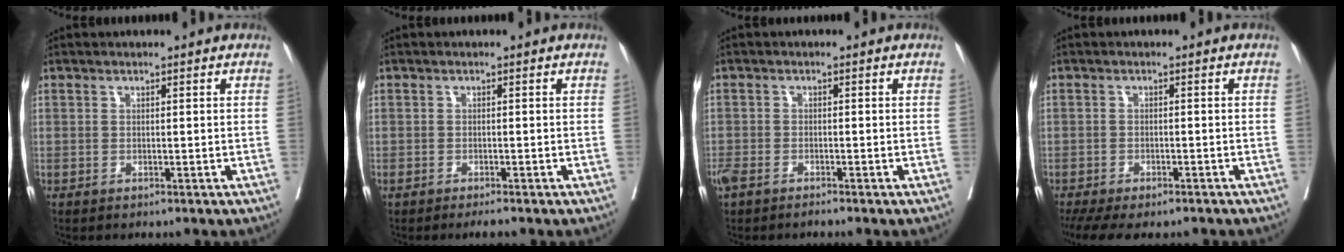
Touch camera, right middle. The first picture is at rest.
{"total": 1.6, "force": [-1.3, 0.1, 0.9], "torque": [-0.011, -0.005, -0.020]}
{"total": 3.7, "force": [-2.9, 1.3, 1.9], "torque": [-0.041, -0.004, -0.054]}
{"total": 10.3, "force": [-8.1, 3.8, 5.2], "torque": [-0.101, -0.007, -0.113]}